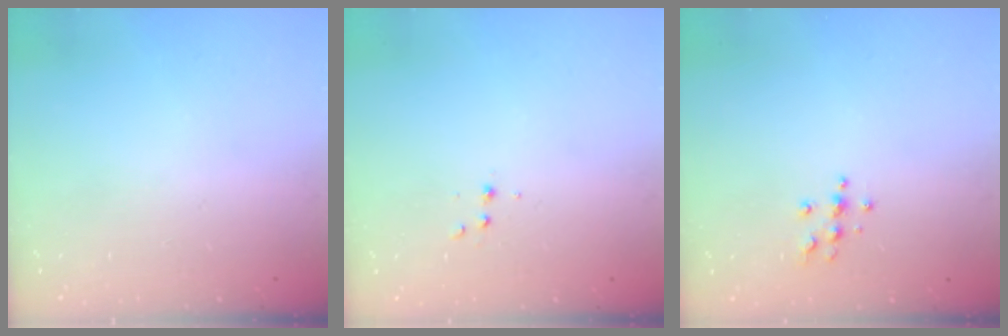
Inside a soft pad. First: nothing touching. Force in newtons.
{"total": 2.9, "press": 2.7, "slide": 1.1}
{"total": 5.6, "press": 5.5, "slide": 0.7}